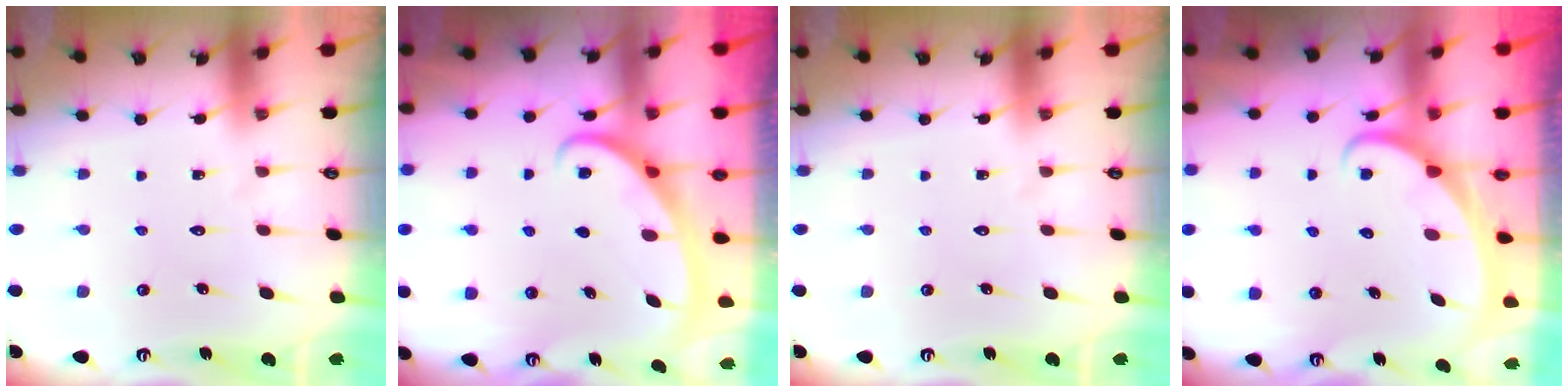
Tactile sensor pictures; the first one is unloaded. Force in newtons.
{"total": 2.6, "press": 2.6, "slide": 0.4}
{"total": 0.0}
{"total": 2.5, "press": 2.5, "slide": 0.3}